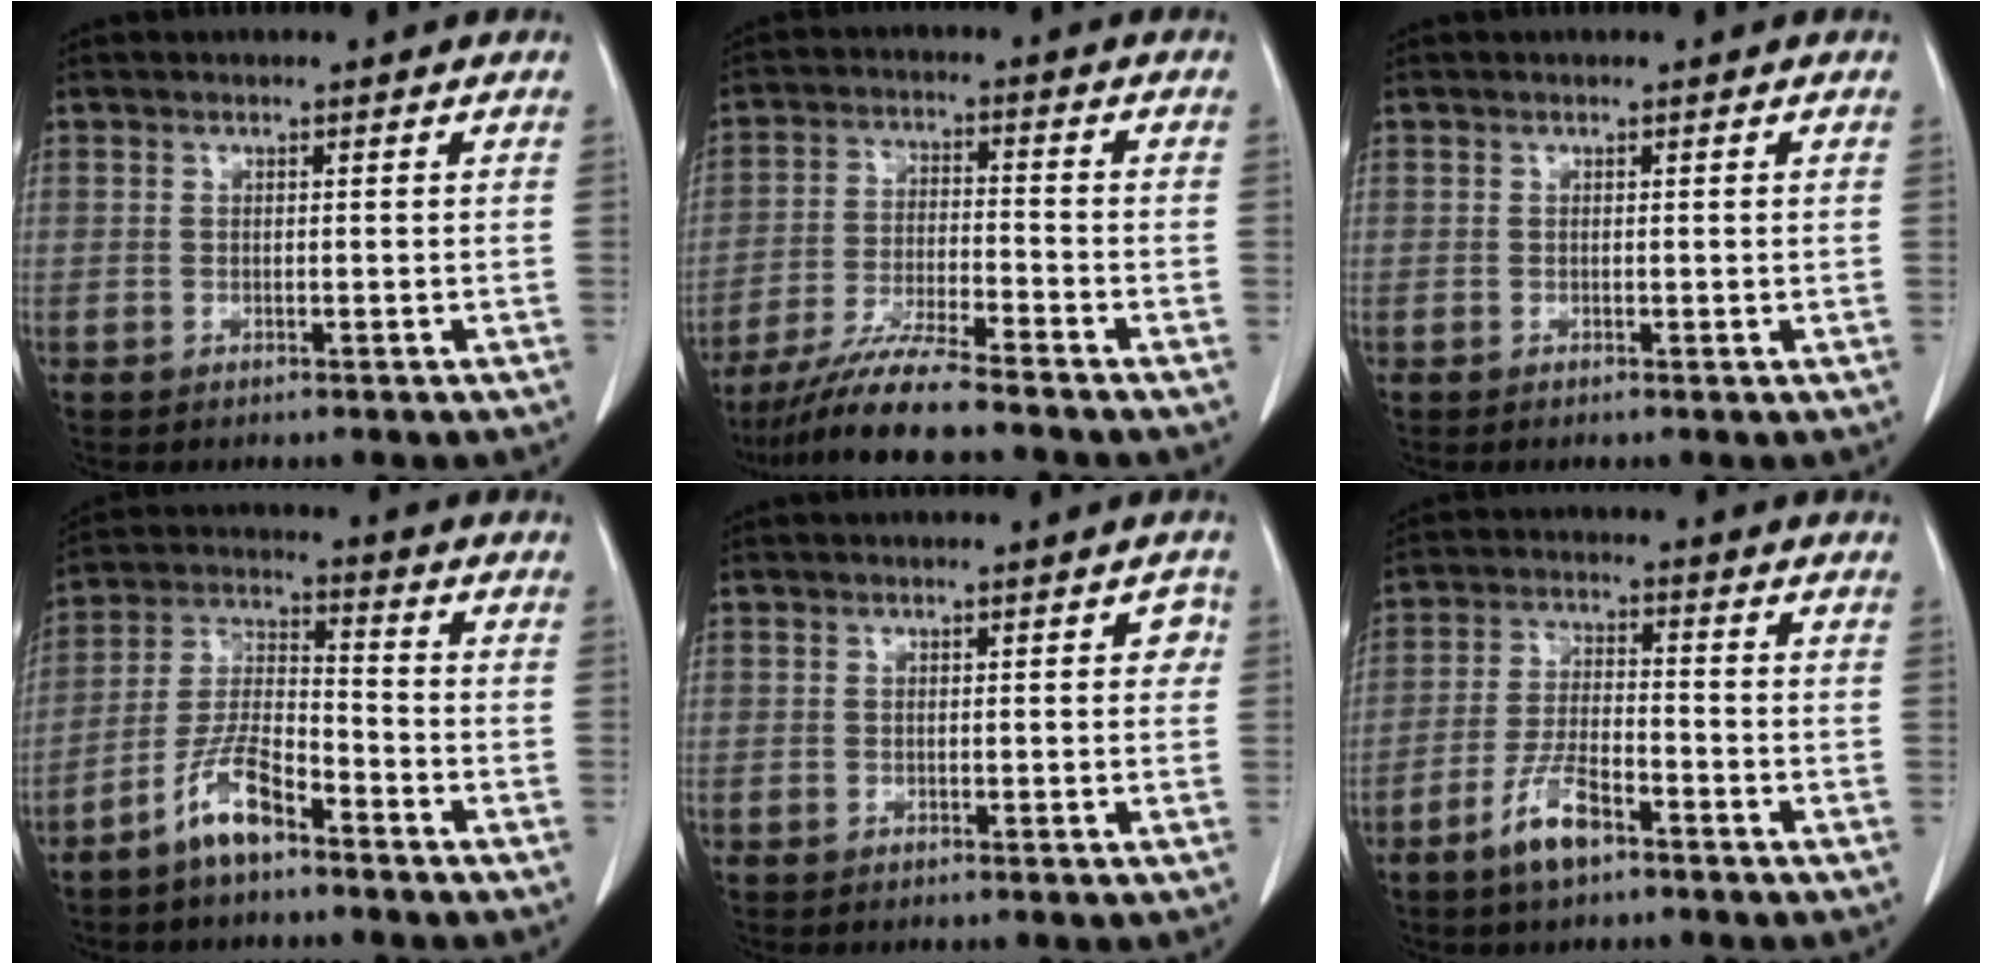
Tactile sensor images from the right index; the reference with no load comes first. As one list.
[{"total": 8.5, "force": [-7.4, -0.8, 4.1], "torque": [-0.075, -0.021, -0.141]}, {"total": 0.0}, {"total": 8.1, "force": [-5.4, 1.9, 5.6], "torque": [-0.120, -0.001, -0.113]}, {"total": 2.2, "force": [0.6, 1.2, 1.8], "torque": [-0.006, 0.010, 0.004]}, {"total": 6.7, "force": [-4.2, 1.8, 4.9], "torque": [-0.098, -0.002, -0.082]}]